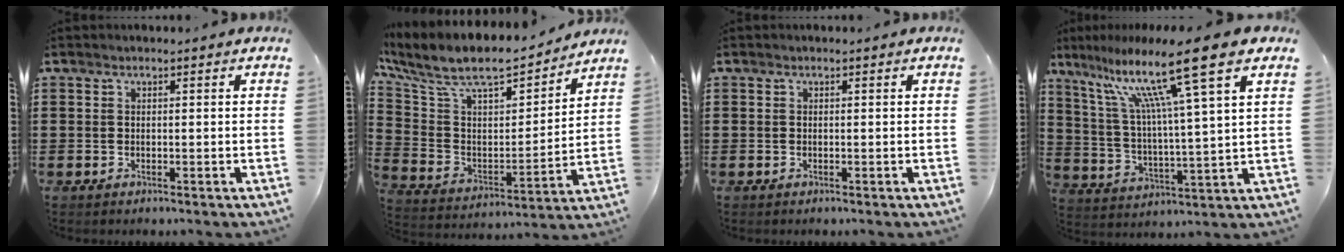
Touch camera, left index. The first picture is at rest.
{"total": 9.4, "force": [7.6, 2.9, 4.8], "torque": [-0.128, -0.052, 0.127]}
{"total": 0.0}
{"total": 14.6, "force": [9.4, 0.3, 11.1], "torque": [-0.223, -0.040, 0.145]}